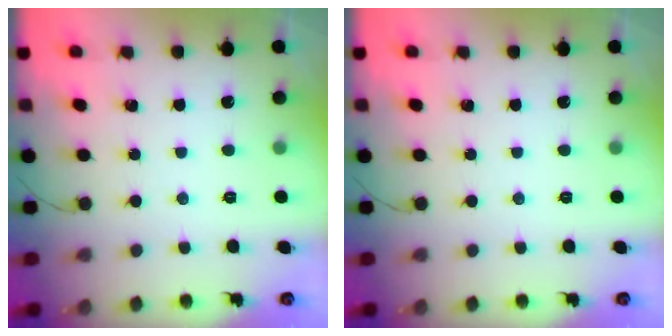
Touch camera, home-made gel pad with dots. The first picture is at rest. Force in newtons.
{"total": 0.0}